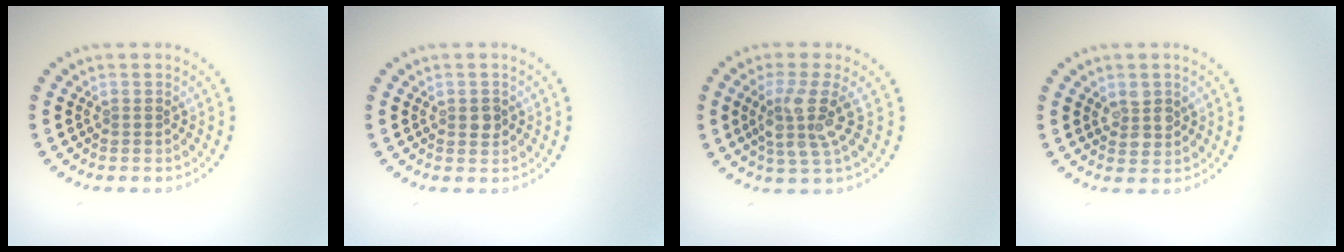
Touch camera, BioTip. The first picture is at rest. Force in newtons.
{"total": 1.3, "press": 1.3, "slide": 0.1}
{"total": 3.8, "press": 3.1, "slide": 2.3}
{"total": 2.2, "press": 2.1, "slide": 0.7}